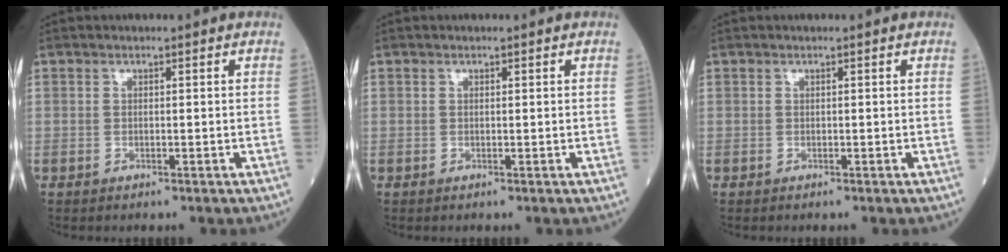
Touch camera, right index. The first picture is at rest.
{"total": 0.0}
{"total": 0.0}